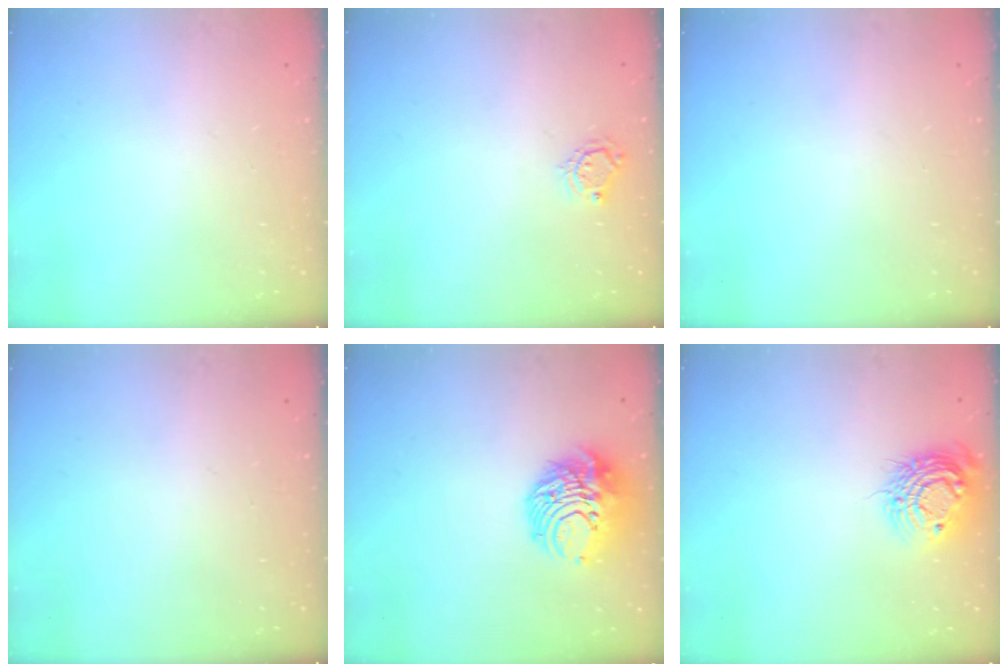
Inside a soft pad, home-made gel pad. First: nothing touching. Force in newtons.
{"total": 5.1, "press": 5.1, "slide": 0.4}
{"total": 0.0}
{"total": 0.0}
{"total": 11.0, "press": 10.9, "slide": 0.9}
{"total": 12.6, "press": 12.5, "slide": 1.2}